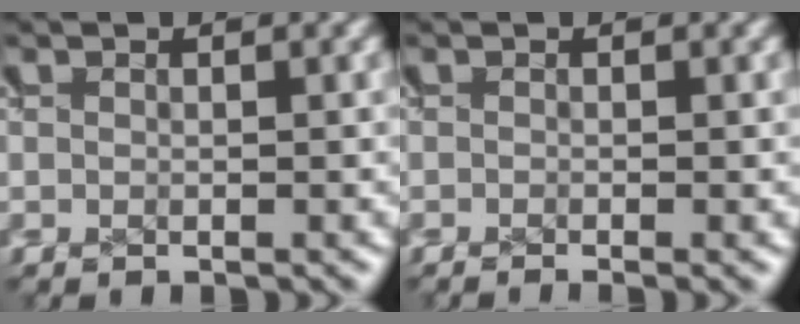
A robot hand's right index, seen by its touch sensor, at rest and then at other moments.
{"total": 0.9, "force": [-0.7, 0.3, 0.5], "torque": [0.000, -0.003, -0.011]}